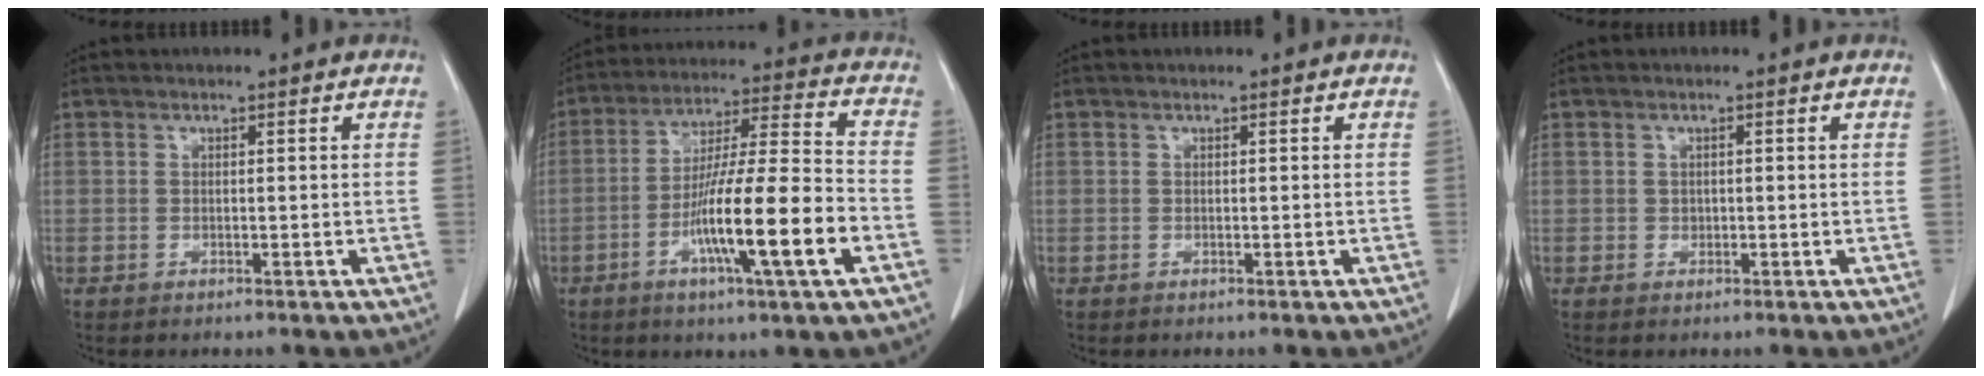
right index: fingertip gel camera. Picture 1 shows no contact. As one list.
[{"total": 15.9, "force": [-5.6, 0.2, 14.9], "torque": [-0.263, -0.007, -0.094]}, {"total": 0.0}, {"total": 0.6, "force": [0.1, 0.5, 0.2], "torque": [0.002, 0.004, 0.005]}]